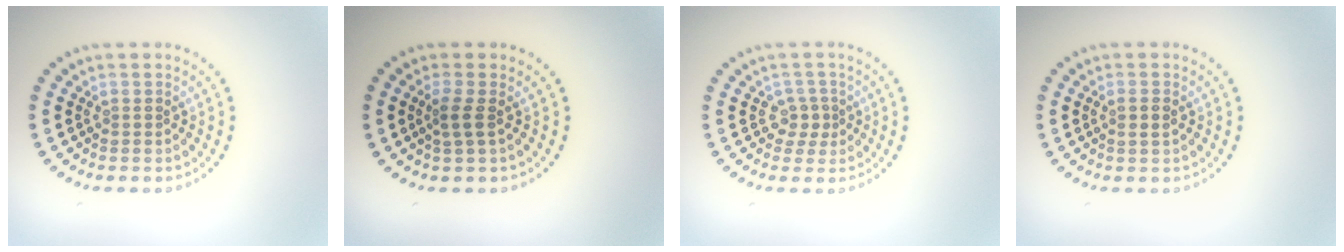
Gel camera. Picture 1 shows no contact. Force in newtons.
{"total": 1.6, "press": 1.3, "slide": 0.9}
{"total": 1.7, "press": 1.4, "slide": 1.1}
{"total": 1.1, "press": 1.0, "slide": 0.5}